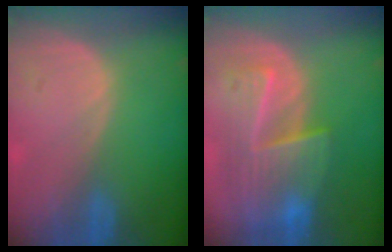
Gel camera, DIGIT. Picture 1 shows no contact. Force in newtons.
{"total": 8.9, "press": 8.1, "slide": 3.7}